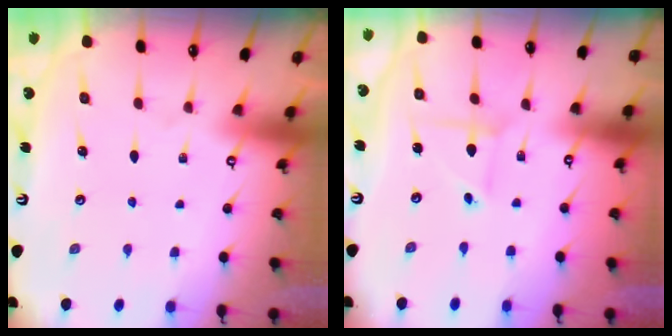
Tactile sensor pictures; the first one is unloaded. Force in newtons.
{"total": 2.5, "press": 2.5, "slide": 0.2}